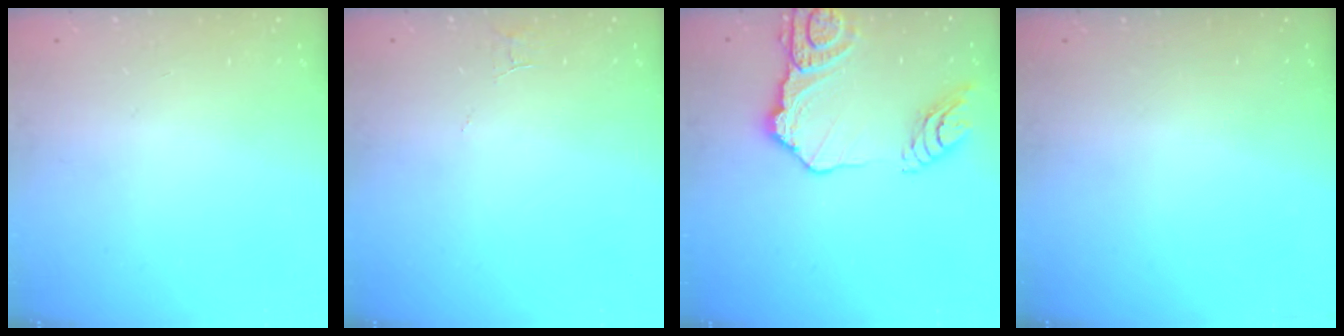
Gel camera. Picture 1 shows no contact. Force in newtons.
{"total": 3.5, "press": 3.5, "slide": 0.2}
{"total": 16.6, "press": 16.5, "slide": 1.8}
{"total": 0.0}